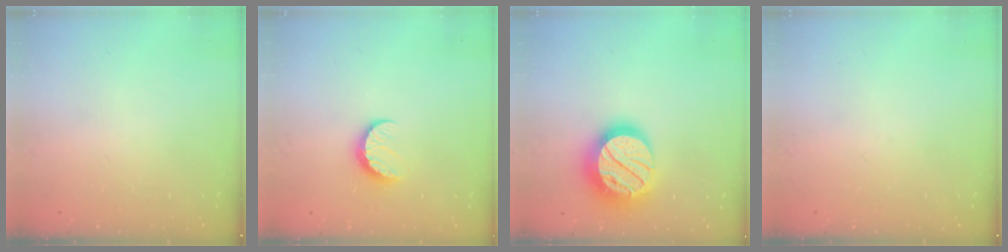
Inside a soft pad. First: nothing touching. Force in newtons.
{"total": 7.1, "press": 7.1, "slide": 0.7}
{"total": 22.4, "press": 22.4, "slide": 1.9}
{"total": 0.0}